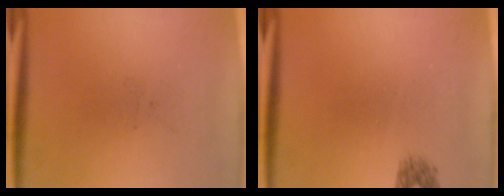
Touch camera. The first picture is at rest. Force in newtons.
{"total": 1.3}